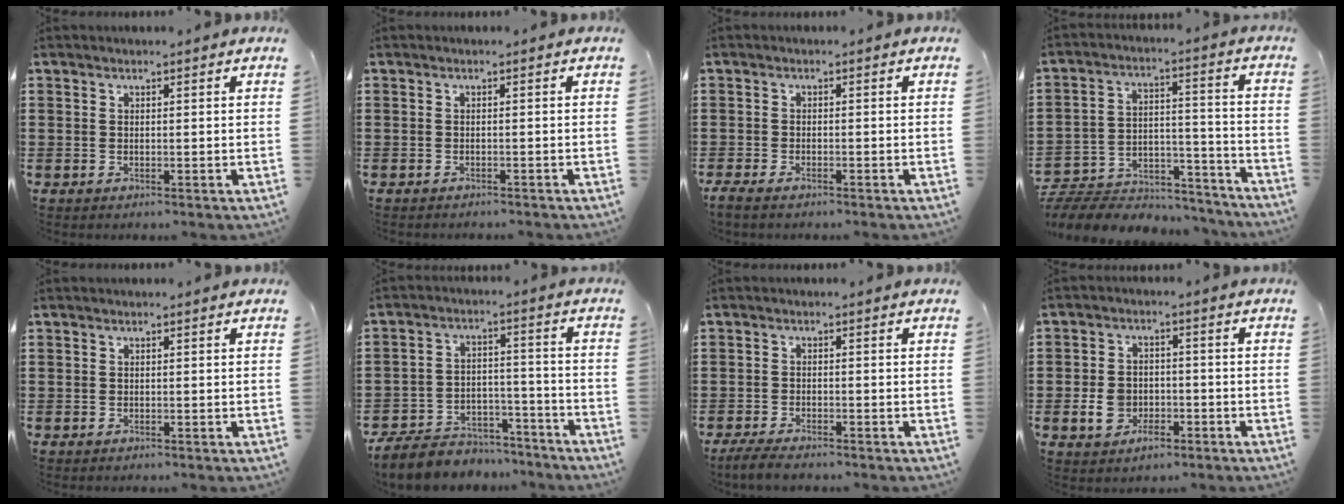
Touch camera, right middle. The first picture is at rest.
{"total": 0.7, "force": [-0.7, 0.1, 0.0], "torque": [-0.002, 0.002, -0.015]}
{"total": 1.5, "force": [-1.2, 0.5, 0.8], "torque": [-0.024, 0.002, -0.027]}
{"total": 7.3, "force": [-6.9, 2.0, 1.1], "torque": [-0.020, 0.013, -0.138]}
{"total": 0.0}
{"total": 7.3, "force": [-6.8, 2.3, 1.2], "torque": [-0.024, 0.021, -0.132]}
{"total": 3.0, "force": [-2.7, 0.8, 1.0], "torque": [-0.033, 0.000, -0.058]}
{"total": 4.8, "force": [-2.0, 3.4, 2.6], "torque": [-0.065, 0.003, -0.043]}